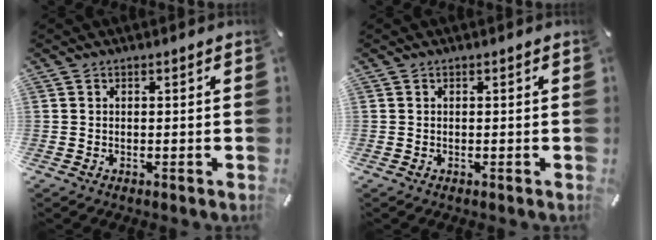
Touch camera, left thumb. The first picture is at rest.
{"total": 0.0}